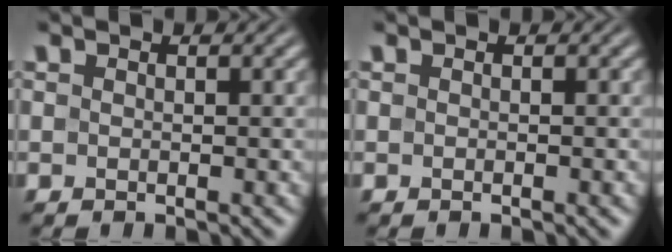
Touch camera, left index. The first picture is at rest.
{"total": 0.5, "force": [-0.2, 0.1, 0.5], "torque": [-0.005, 0.001, -0.004]}